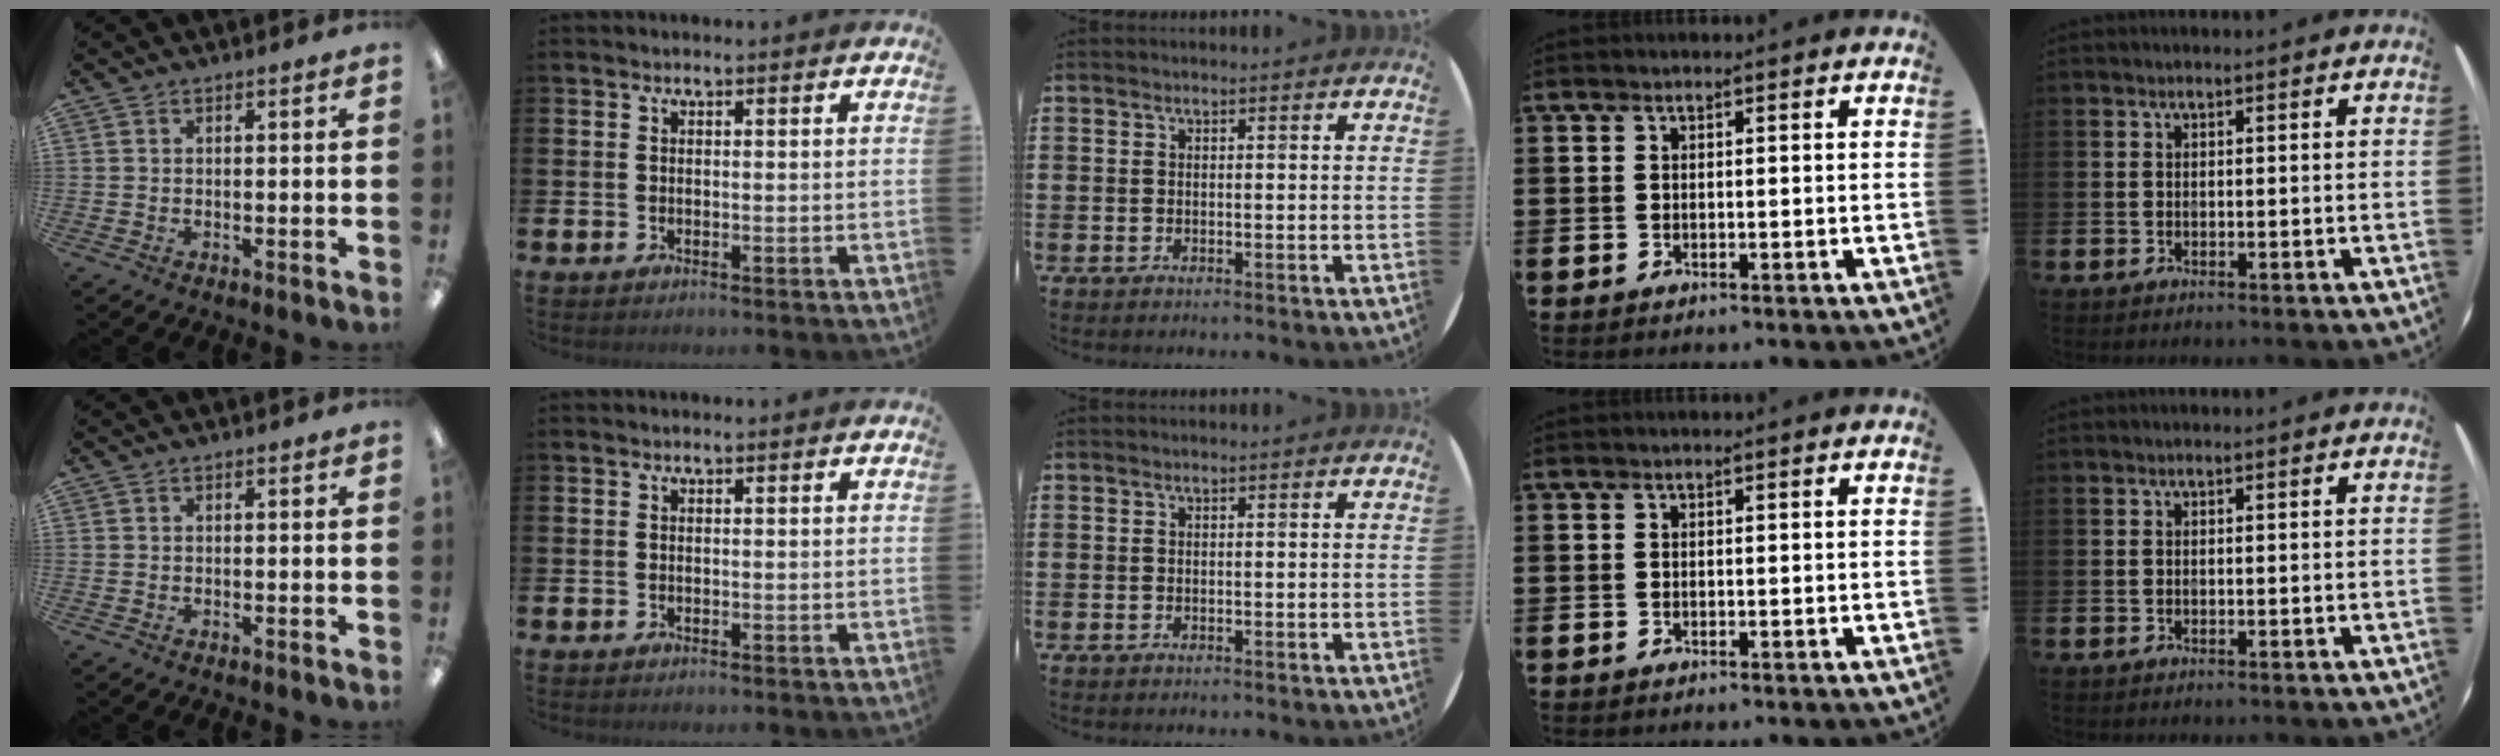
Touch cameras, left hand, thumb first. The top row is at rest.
{}